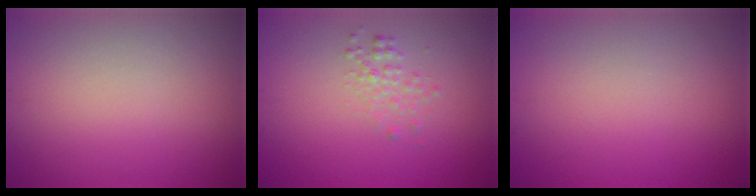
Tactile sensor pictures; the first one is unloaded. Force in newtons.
{"total": 1.4, "press": 1.4, "slide": 0.1}
{"total": 0.0}